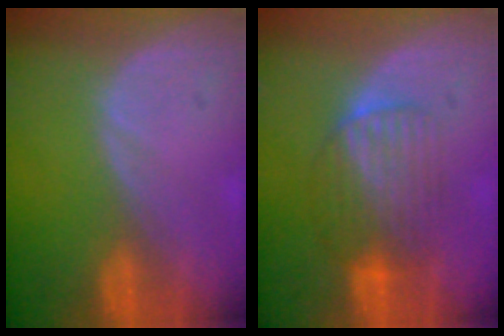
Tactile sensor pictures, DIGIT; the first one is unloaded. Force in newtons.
{"total": 6.5, "press": 6.4, "slide": 1.0}